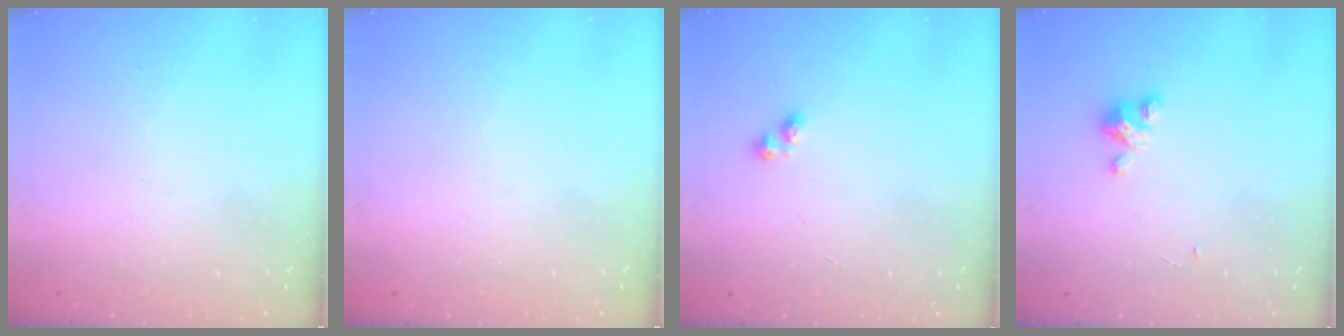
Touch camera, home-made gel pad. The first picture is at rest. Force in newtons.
{"total": 0.0}
{"total": 2.6, "press": 2.6, "slide": 0.4}
{"total": 3.9, "press": 3.9, "slide": 0.2}